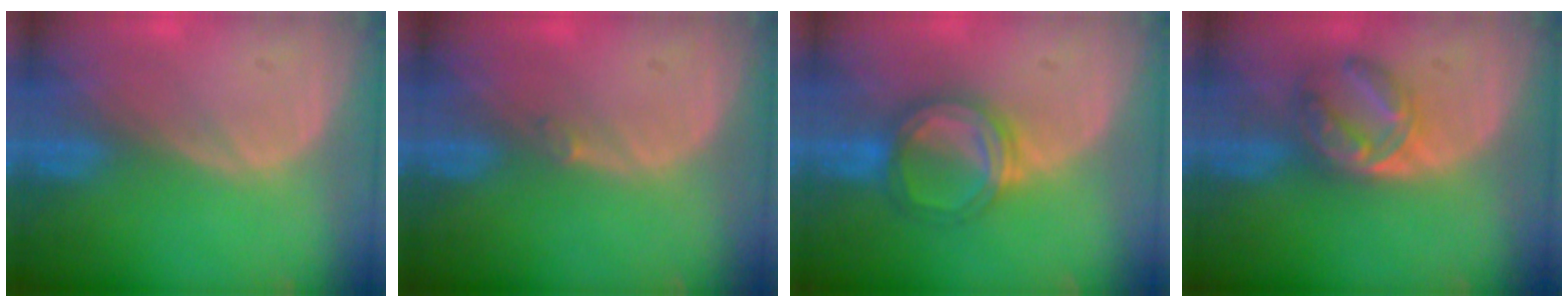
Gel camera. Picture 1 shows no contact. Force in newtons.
{"total": 0.5, "press": 0.5, "slide": 0.1}
{"total": 5.9, "press": 5.5, "slide": 2.0}
{"total": 5.8, "press": 5.5, "slide": 1.8}